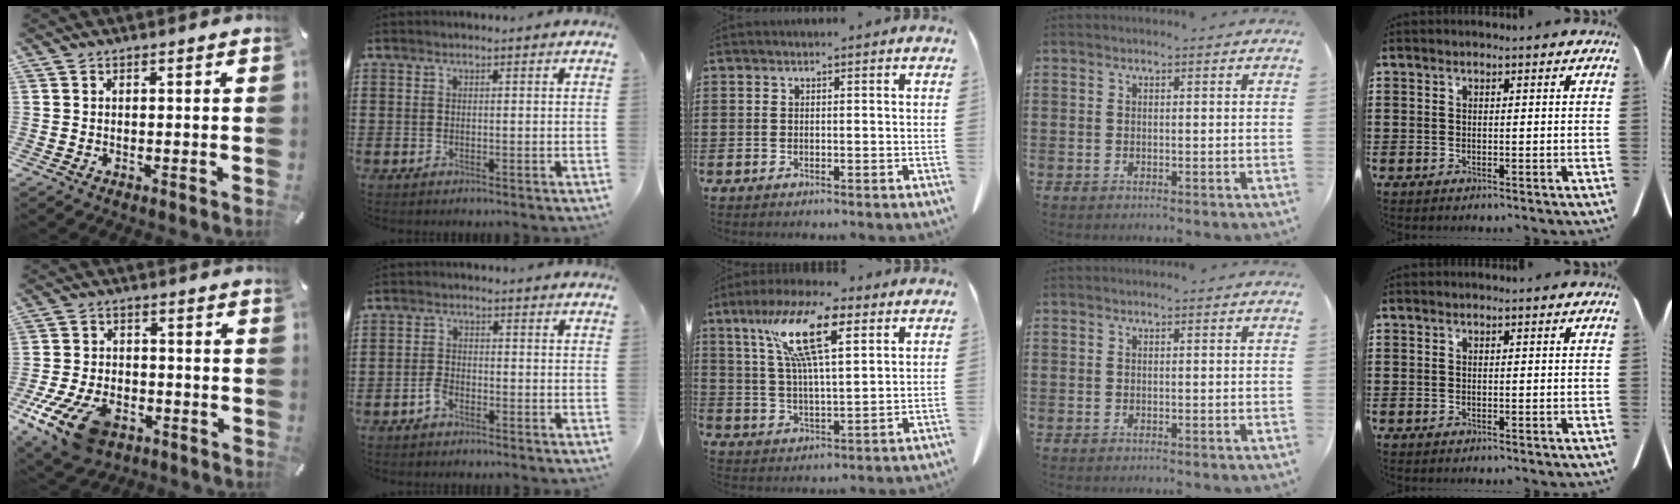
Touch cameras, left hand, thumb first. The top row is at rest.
{"thumb": {"total": 15.1, "force": [-7.8, 9.2, 9.1], "torque": [-0.189, 0.042, -0.132]}, "index": {"total": 2.1, "force": [-1.6, 1.0, 1.1], "torque": [-0.030, 0.000, -0.033]}, "middle": {"total": 13.2, "force": [7.1, 3.5, 10.6], "torque": [-0.224, -0.004, 0.121]}}